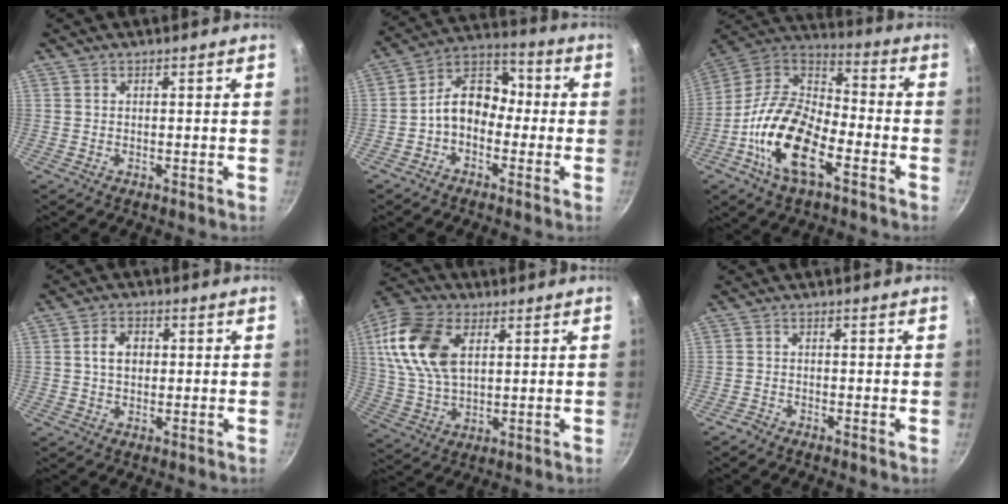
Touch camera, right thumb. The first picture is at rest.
{"total": 10.2, "force": [-1.8, 7.5, 6.7], "torque": [-0.074, 0.047, -0.056]}
{"total": 19.2, "force": [-7.6, 9.6, 14.8], "torque": [-0.264, 0.042, -0.163]}
{"total": 4.6, "force": [0.5, 3.4, 3.0], "torque": [-0.036, 0.008, 0.004]}
{"total": 16.1, "force": [4.6, 9.9, 11.8], "torque": [-0.222, -0.001, 0.087]}
{"total": 1.1, "force": [-1.0, 0.2, 0.3], "torque": [-0.016, 0.007, -0.029]}